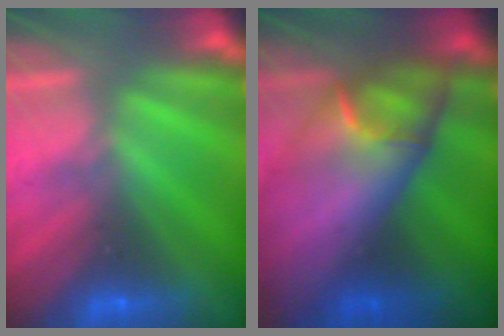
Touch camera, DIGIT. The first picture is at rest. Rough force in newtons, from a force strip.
{"total": 6.2}